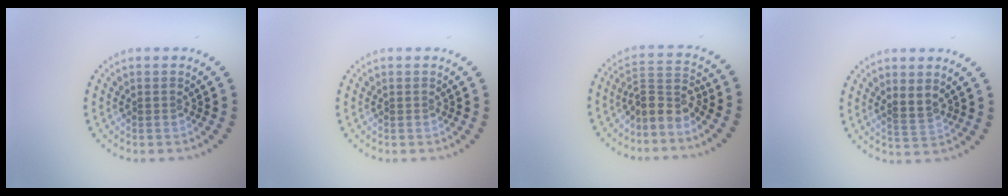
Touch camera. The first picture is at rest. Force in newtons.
{"total": 0.0}
{"total": 2.9, "press": 2.2, "slide": 1.9}
{"total": 1.8, "press": 1.6, "slide": 0.8}